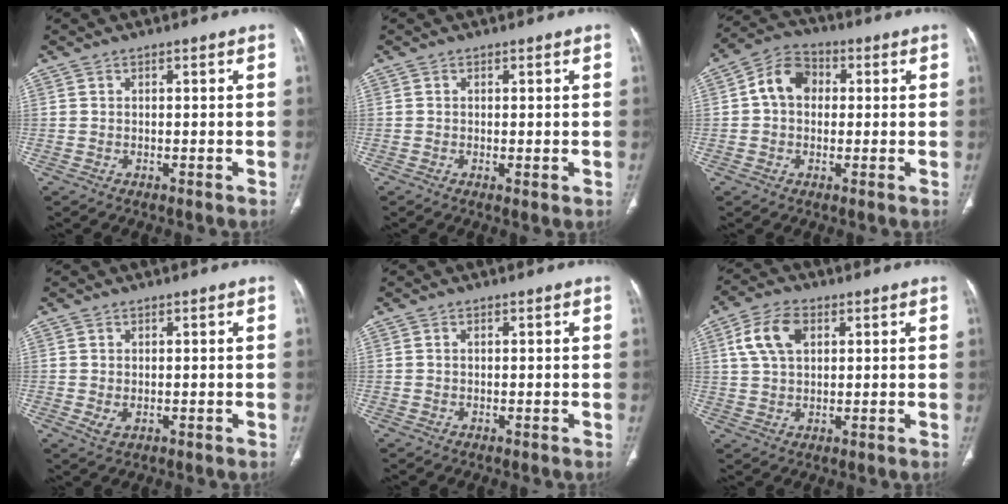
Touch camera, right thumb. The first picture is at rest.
{"total": 1.0, "force": [-0.2, 0.2, 1.0], "torque": [-0.020, -0.006, -0.004]}
{"total": 7.9, "force": [0.9, 6.1, 4.9], "torque": [-0.069, 0.021, 0.006]}
{"total": 1.8, "force": [-0.2, 1.2, 1.3], "torque": [-0.025, -0.005, 0.002]}
{"total": 0.0}
{"total": 8.2, "force": [2.8, 5.0, 5.8], "torque": [-0.109, 0.006, 0.053]}